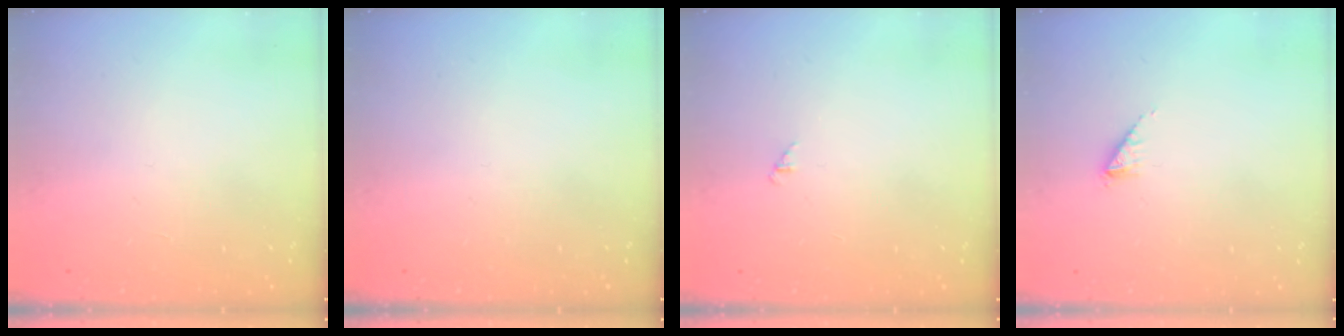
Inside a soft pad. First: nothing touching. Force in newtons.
{"total": 0.0}
{"total": 1.2, "press": 1.1, "slide": 0.3}
{"total": 2.1, "press": 2.1, "slide": 0.2}